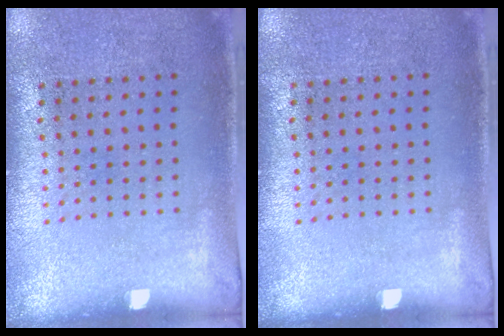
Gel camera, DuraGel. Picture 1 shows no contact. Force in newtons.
{"total": 0.0}